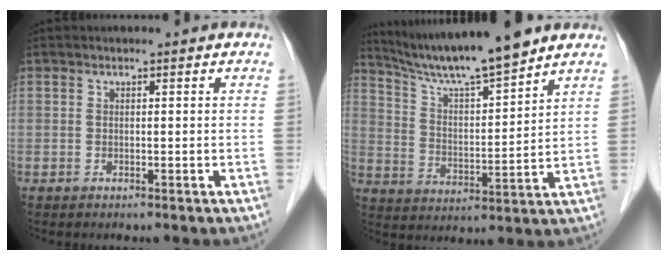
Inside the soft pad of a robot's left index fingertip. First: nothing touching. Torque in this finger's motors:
{"motor_torque": [0.28, -0.18, 0.21, 0.05]}